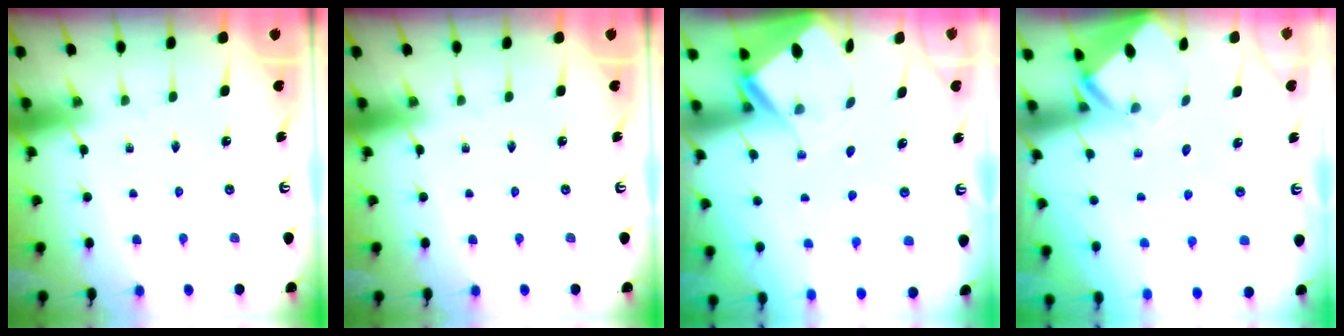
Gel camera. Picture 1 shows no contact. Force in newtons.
{"total": 0.0}
{"total": 3.9, "press": 3.9, "slide": 0.3}
{"total": 3.1, "press": 3.1, "slide": 0.1}